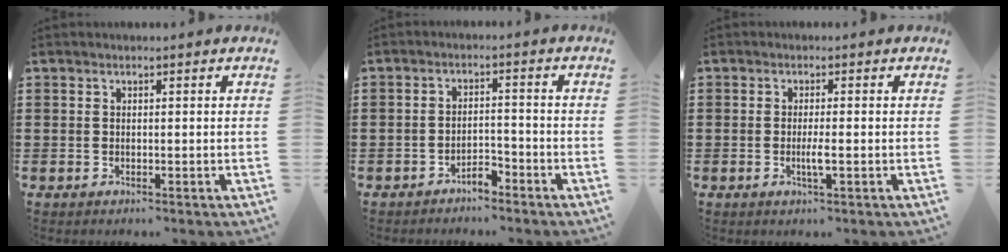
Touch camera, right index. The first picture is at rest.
{"total": 2.9, "force": [-2.7, 0.6, 1.0], "torque": [-0.022, 0.006, -0.054]}
{"total": 2.5, "force": [-0.7, 0.1, 2.5], "torque": [-0.050, -0.006, -0.015]}